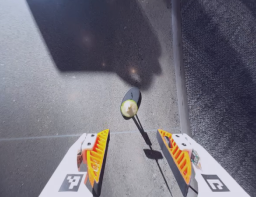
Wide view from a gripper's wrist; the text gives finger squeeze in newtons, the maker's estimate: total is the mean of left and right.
{"total": 0.0}